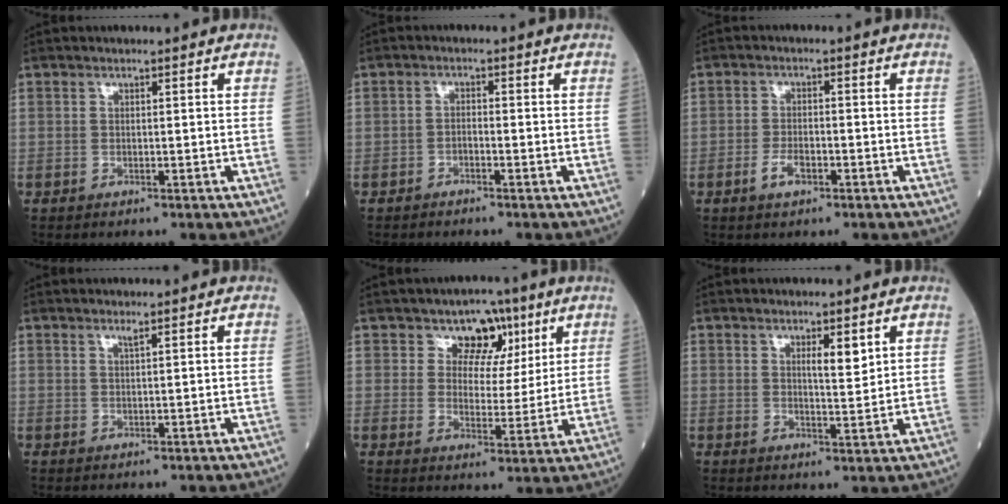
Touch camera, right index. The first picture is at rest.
{"total": 1.2, "force": [-1.0, 0.2, 0.6], "torque": [-0.011, 0.001, -0.020]}
{"total": 3.1, "force": [-1.6, 1.3, 2.2], "torque": [-0.045, 0.002, -0.031]}
{"total": 0.7, "force": [0.5, -0.2, 0.5], "torque": [-0.015, -0.005, 0.011]}
{"total": 6.7, "force": [3.6, 5.1, 2.3], "torque": [-0.013, 0.006, 0.051]}
{"total": 3.1, "force": [1.6, 0.6, 2.6], "torque": [-0.042, -0.006, 0.025]}